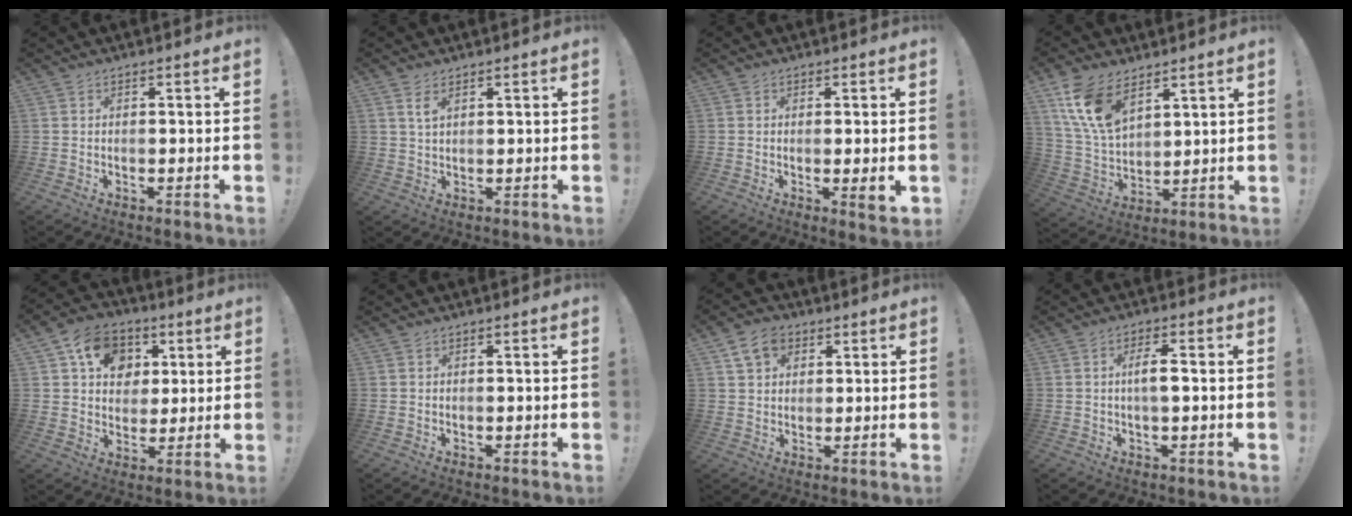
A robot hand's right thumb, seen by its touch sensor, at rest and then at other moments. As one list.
[{"total": 3.0, "force": [1.6, 1.2, 2.3], "torque": [-0.033, -0.006, 0.026]}, {"total": 4.0, "force": [-0.2, 0.2, 4.0], "torque": [-0.055, -0.012, -0.002]}, {"total": 13.6, "force": [8.0, 7.4, 8.1], "torque": [-0.173, -0.036, 0.155]}, {"total": 14.0, "force": [5.3, 11.1, 6.8], "torque": [-0.106, -0.011, 0.104]}, {"total": 0.0}, {"total": 7.4, "force": [3.8, 5.6, 3.1], "torque": [-0.046, -0.008, 0.072]}, {"total": 5.0, "force": [-0.2, 1.4, 4.8], "torque": [-0.088, 0.007, -0.007]}]